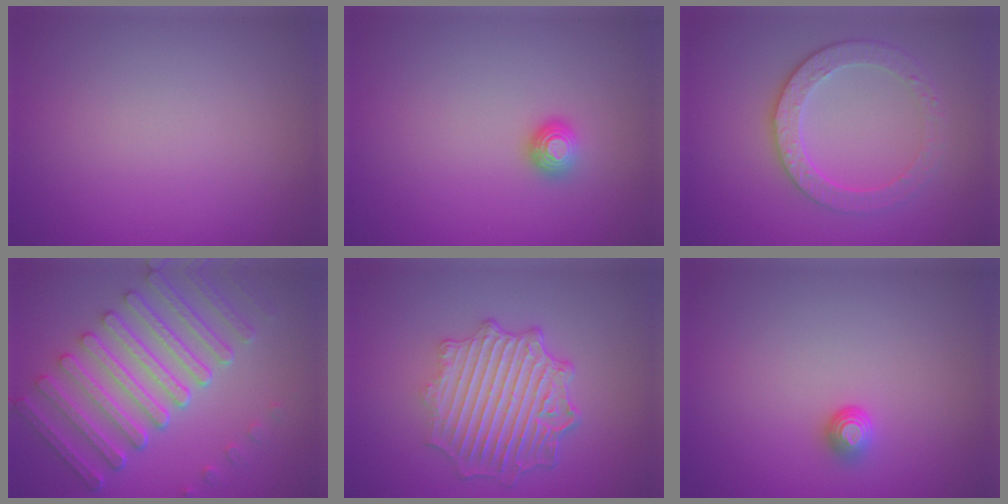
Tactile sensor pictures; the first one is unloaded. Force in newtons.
{"total": 1.3, "press": 1.0, "slide": 0.8}
{"total": 3.5, "press": 3.1, "slide": 1.5}
{"total": 7.9, "press": 6.0, "slide": 5.1}
{"total": 6.8, "press": 5.1, "slide": 4.5}
{"total": 1.2, "press": 0.9, "slide": 0.8}